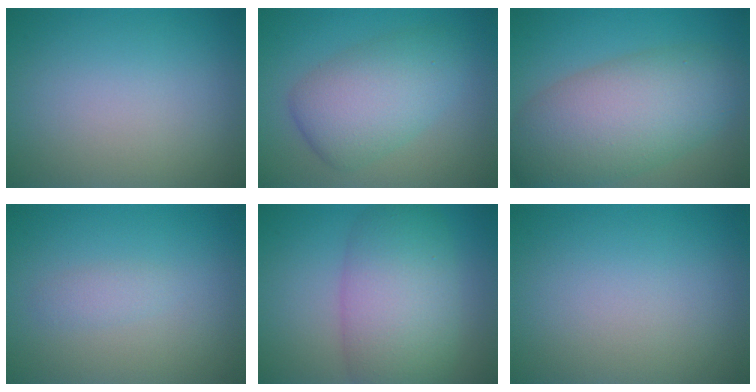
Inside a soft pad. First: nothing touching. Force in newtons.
{"total": 6.0, "press": 6.0, "slide": 0.1}
{"total": 9.2, "press": 9.2, "slide": 0.4}
{"total": 1.0, "press": 1.0, "slide": 0.0}
{"total": 8.1, "press": 8.1, "slide": 0.4}
{"total": 0.0}